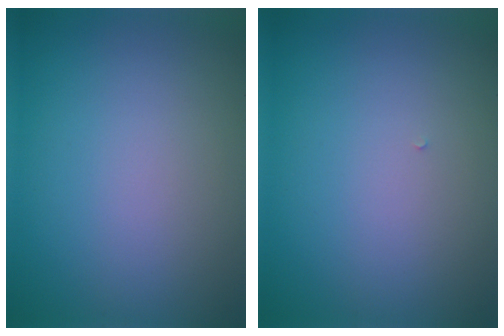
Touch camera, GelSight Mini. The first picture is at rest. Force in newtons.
{"total": 0.0}